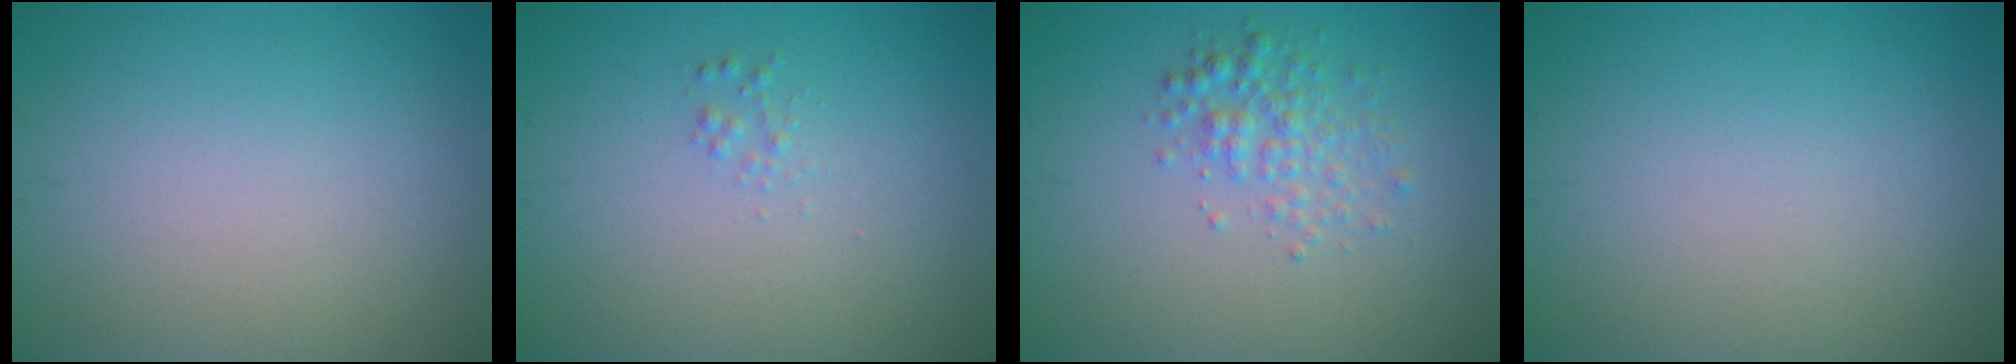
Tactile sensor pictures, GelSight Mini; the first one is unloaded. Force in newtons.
{"total": 0.7, "press": 0.7, "slide": 0.0}
{"total": 2.5, "press": 2.5, "slide": 0.1}
{"total": 0.0}